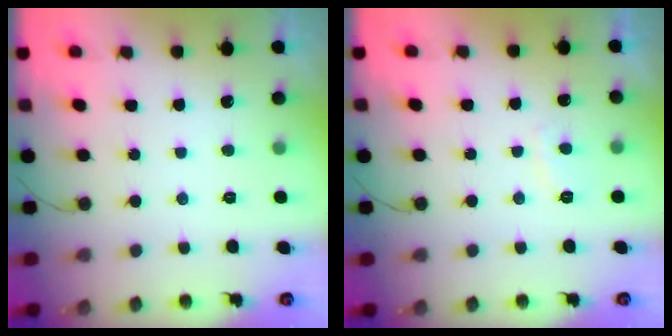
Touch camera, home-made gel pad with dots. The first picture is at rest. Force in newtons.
{"total": 2.5, "press": 2.4, "slide": 0.8}